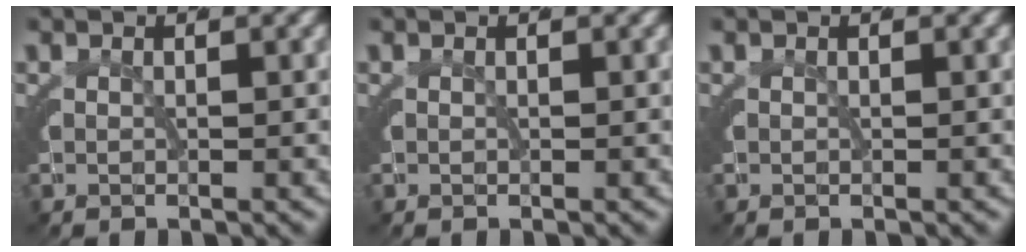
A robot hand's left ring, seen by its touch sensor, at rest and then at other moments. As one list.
[{"total": 0.0}, {"total": 0.0}]